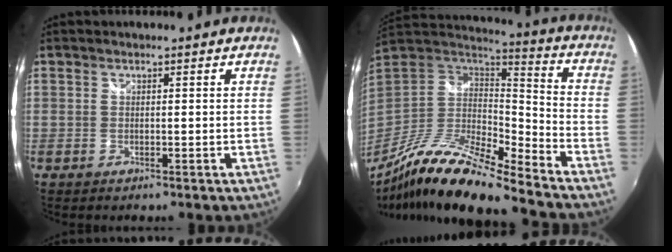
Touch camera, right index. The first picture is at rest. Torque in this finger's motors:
{"motor_torque": [-0.06, -0.03, 0.23, 0.03]}